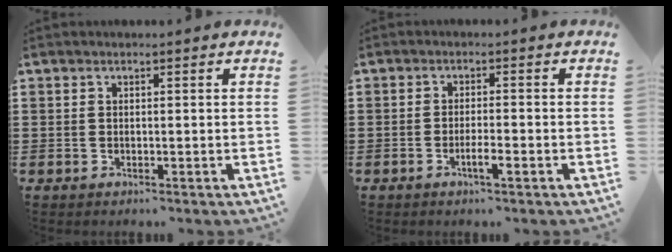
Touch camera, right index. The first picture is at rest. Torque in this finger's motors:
{"motor_torque": [1.65, 0.49, 0.02, 0.06]}